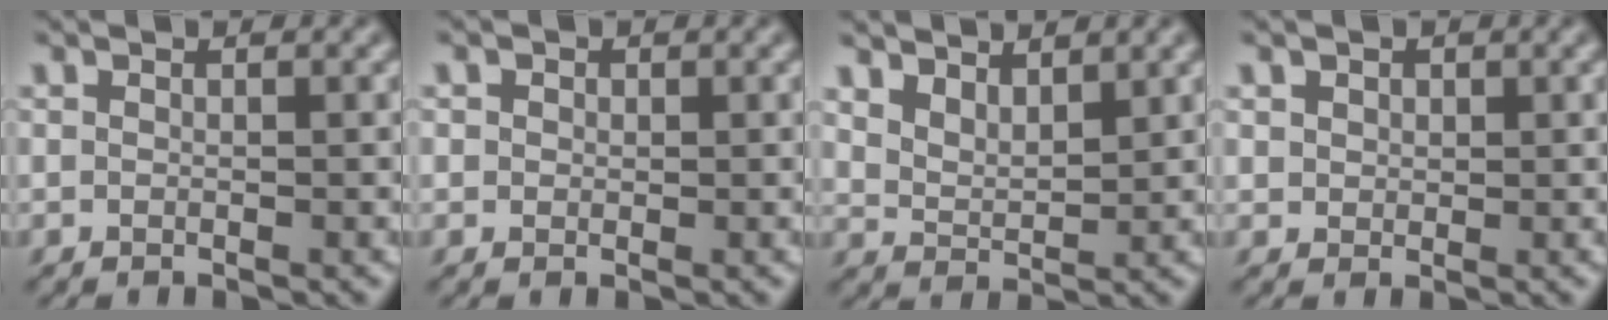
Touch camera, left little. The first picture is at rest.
{"total": 1.5, "force": [0.7, 1.2, 0.6], "torque": [-0.015, 0.005, 0.009]}
{"total": 3.9, "force": [3.1, 1.6, 1.7], "torque": [-0.047, 0.000, 0.059]}
{"total": 2.2, "force": [1.1, 1.7, 0.9], "torque": [-0.033, 0.006, 0.025]}